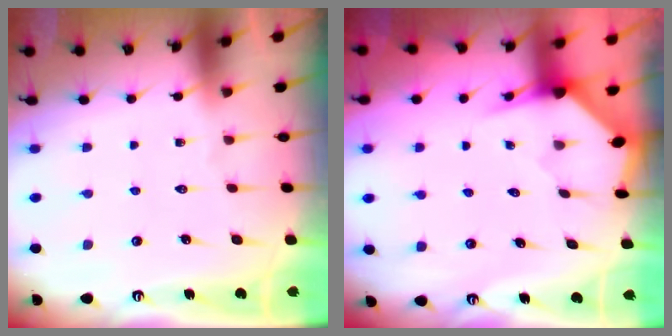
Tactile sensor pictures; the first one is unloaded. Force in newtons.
{"total": 3.2, "press": 3.2, "slide": 0.3}